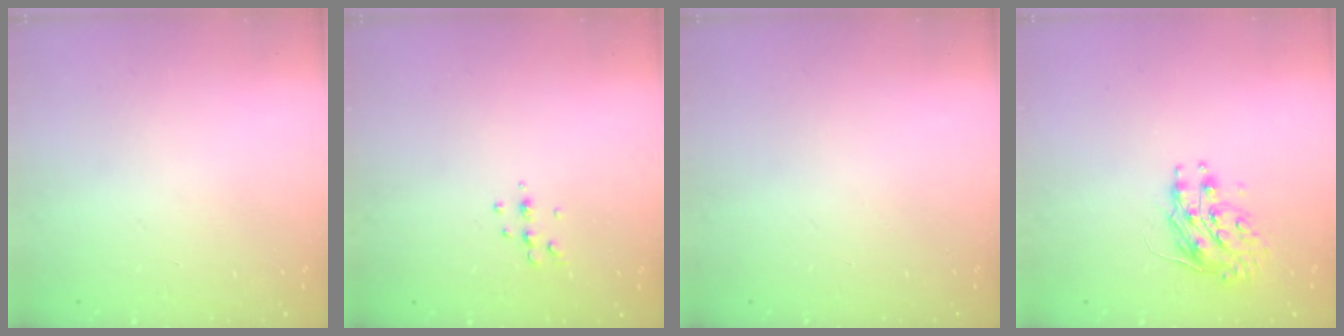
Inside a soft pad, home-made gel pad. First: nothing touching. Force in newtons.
{"total": 4.5, "press": 4.3, "slide": 1.2}
{"total": 0.0}
{"total": 8.9, "press": 8.9, "slide": 0.3}